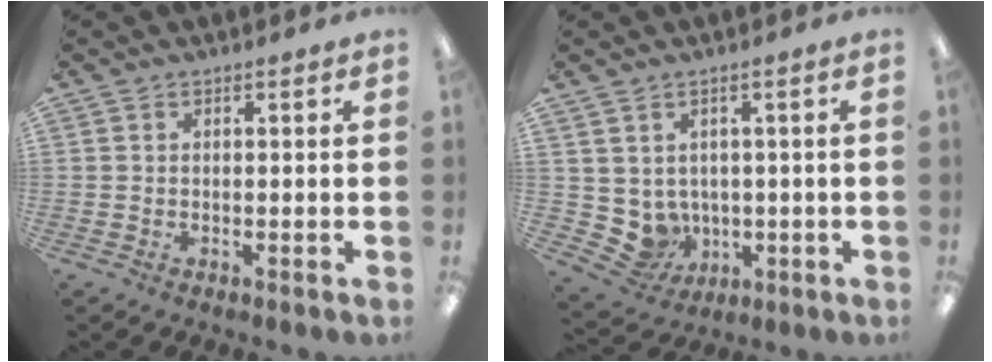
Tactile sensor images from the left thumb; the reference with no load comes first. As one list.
[{"total": 5.5, "force": [1.1, 5.2, 1.1], "torque": [-0.043, -0.018, 0.030]}]